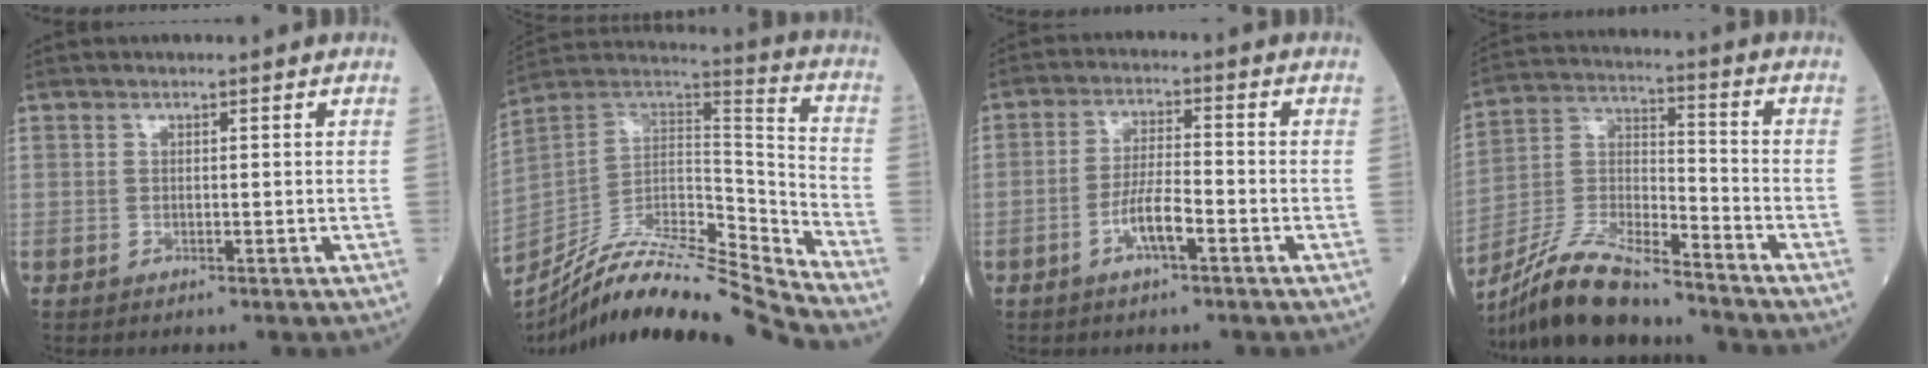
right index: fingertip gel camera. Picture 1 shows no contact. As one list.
[{"total": 21.4, "force": [-20.3, -0.2, 6.9], "torque": [-0.124, 0.023, -0.342]}, {"total": 5.5, "force": [-2.5, 1.0, 4.8], "torque": [-0.097, 0.004, -0.048]}, {"total": 14.1, "force": [-12.8, 2.0, 5.7], "torque": [-0.111, 0.005, -0.241]}]